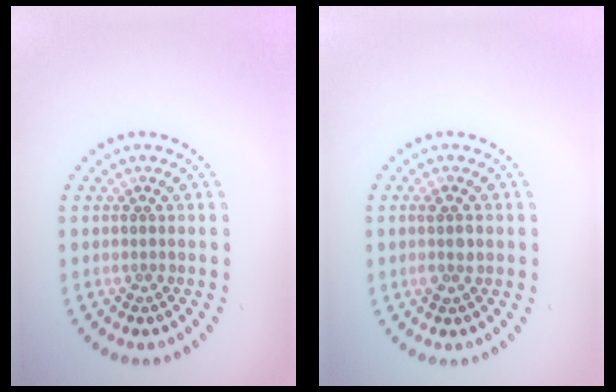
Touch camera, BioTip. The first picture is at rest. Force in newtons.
{"total": 1.5, "press": 1.4, "slide": 0.5}